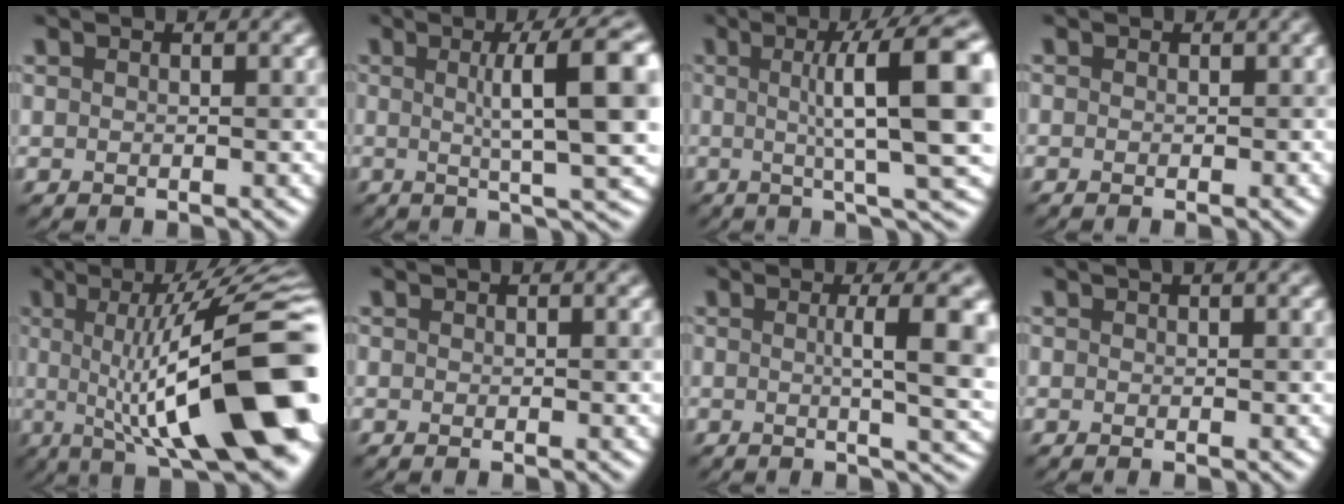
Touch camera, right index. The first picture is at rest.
{"total": 10.0, "force": [1.4, 1.7, 9.8], "torque": [-0.104, 0.019, 0.024]}
{"total": 12.8, "force": [1.8, 2.3, 12.5], "torque": [-0.141, 0.014, 0.036]}
{"total": 0.5, "force": [-0.5, 0.1, 0.2], "torque": [0.005, -0.001, 0.004]}
{"total": 17.1, "force": [-0.6, 4.5, 16.5], "torque": [-0.192, 0.030, -0.003]}
{"total": 0.8, "force": [-0.4, 0.3, 0.7], "torque": [0.000, -0.007, -0.012]}
{"total": 7.2, "force": [0.3, 1.7, 7.0], "torque": [-0.074, 0.003, 0.011]}
{"total": 1.5, "force": [0.1, 0.6, 1.4], "torque": [-0.004, -0.005, -0.008]}